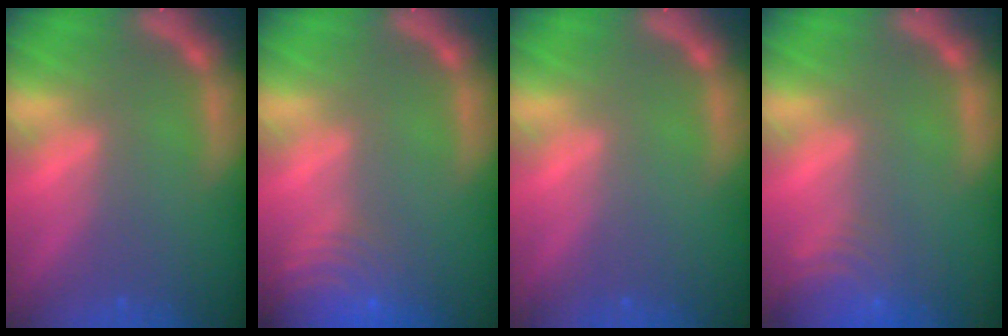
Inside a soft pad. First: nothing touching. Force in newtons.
{"total": 10.0}
{"total": 0.0}
{"total": 6.0}